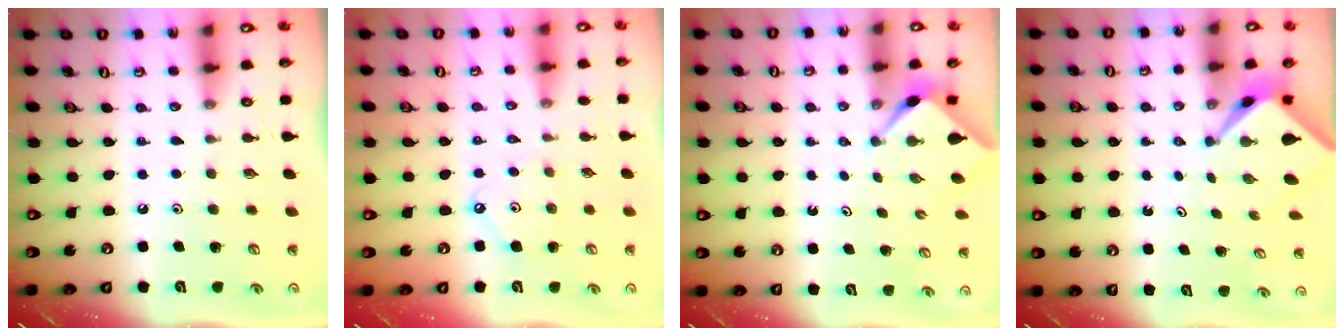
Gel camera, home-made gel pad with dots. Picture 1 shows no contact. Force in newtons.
{"total": 3.7, "press": 3.7, "slide": 0.5}
{"total": 2.4, "press": 2.4, "slide": 0.3}
{"total": 2.4, "press": 2.4, "slide": 0.2}